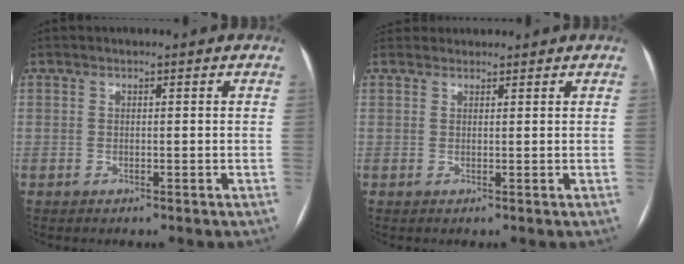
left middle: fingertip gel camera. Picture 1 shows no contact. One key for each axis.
{"total": 2.5, "fx": 2.4, "fy": 0.7, "fz": -0.2, "tx": 0.007, "ty": 0.028, "tz": 0.040}